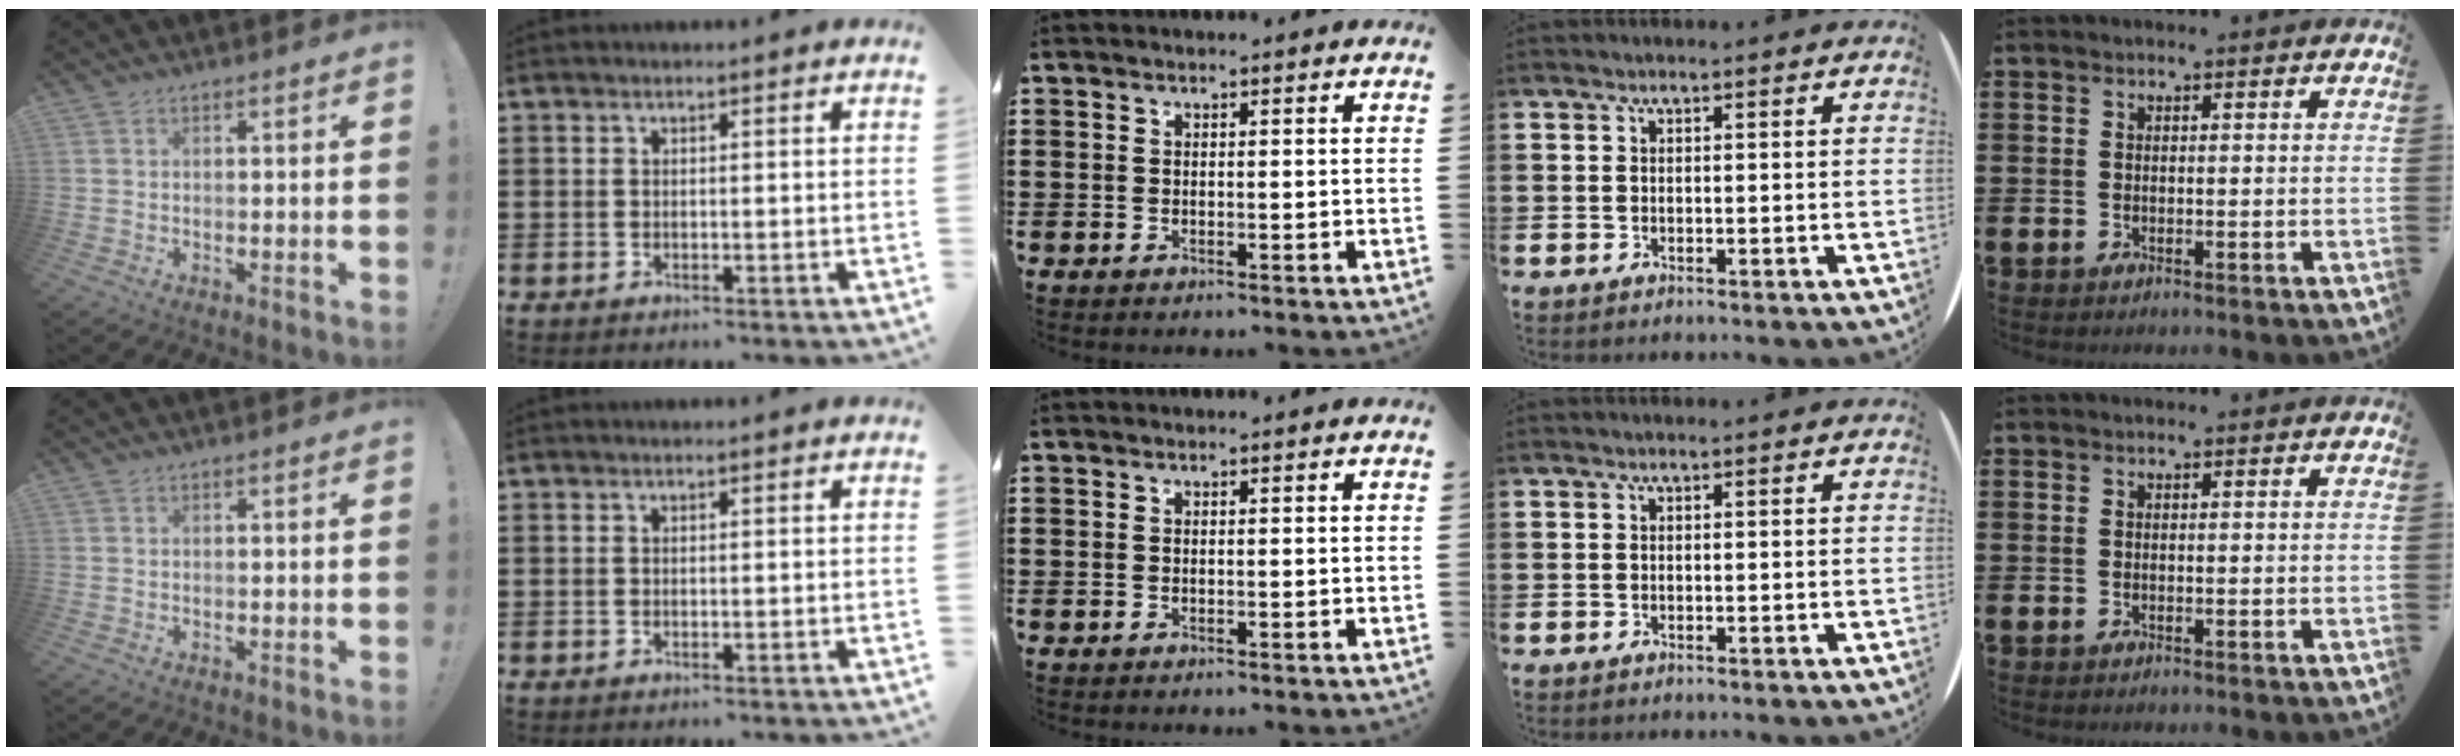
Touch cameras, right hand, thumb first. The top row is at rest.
{}